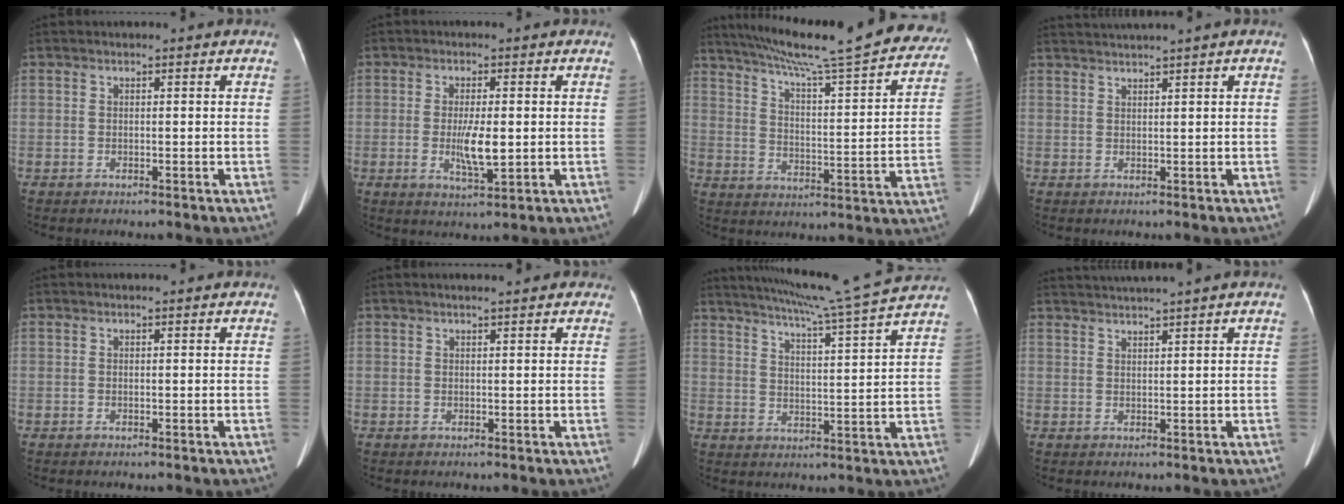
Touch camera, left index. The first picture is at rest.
{"total": 5.2, "force": [-0.5, 1.0, 5.1], "torque": [-0.099, -0.011, -0.007]}
{"total": 28.3, "force": [24.5, 2.6, 13.9], "torque": [-0.217, -0.038, 0.316]}
{"total": 3.5, "force": [2.9, -1.3, 1.5], "torque": [-0.026, 0.016, 0.057]}
{"total": 0.0}
{"total": 3.2, "force": [2.6, 0.8, 1.8], "torque": [-0.018, 0.018, 0.029]}
{"total": 14.1, "force": [12.6, -2.8, 5.7], "torque": [-0.107, -0.025, 0.177]}
{"total": 4.4, "force": [3.7, -1.6, 1.8], "torque": [-0.029, 0.017, 0.071]}